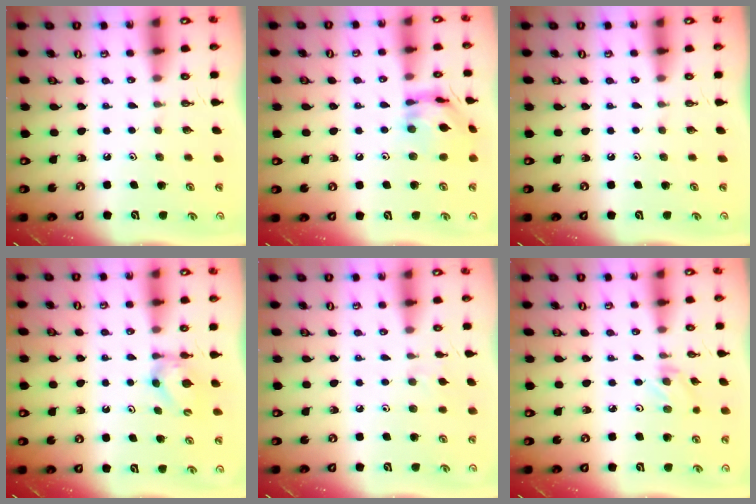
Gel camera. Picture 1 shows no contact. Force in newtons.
{"total": 12.9, "press": 12.9, "slide": 1.1}
{"total": 0.0}
{"total": 4.7, "press": 4.7, "slide": 0.6}
{"total": 3.8, "press": 3.7, "slide": 0.7}
{"total": 1.2, "press": 1.1, "slide": 0.2}